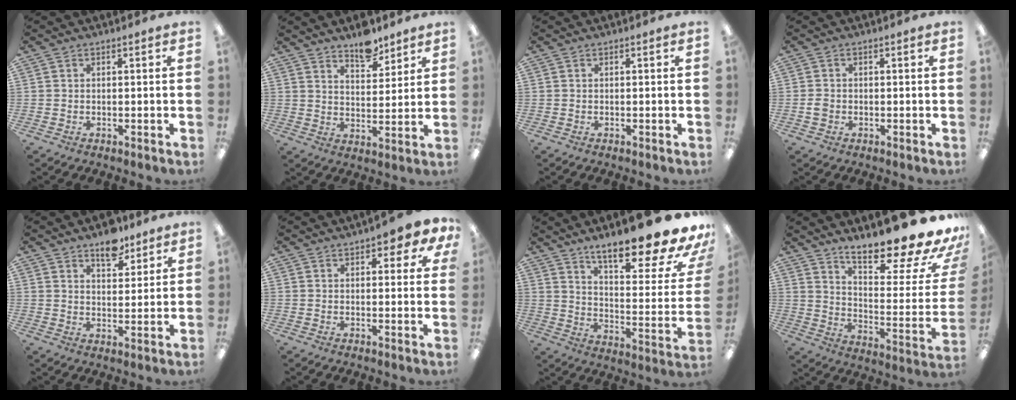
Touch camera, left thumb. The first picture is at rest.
{"total": 8.1, "force": [6.6, 3.5, 3.2], "torque": [-0.025, -0.047, 0.112]}
{"total": 0.0}
{"total": 1.7, "force": [-0.4, 1.4, 0.9], "torque": [-0.016, 0.004, -0.007]}
{"total": 7.6, "force": [5.9, 3.6, 3.2], "torque": [-0.023, -0.037, 0.099]}
{"total": 4.8, "force": [2.7, 1.9, 3.4], "torque": [-0.046, -0.004, 0.045]}
{"total": 21.2, "force": [16.6, 4.7, 12.3], "torque": [-0.164, -0.130, 0.268]}
{"total": 21.2, "force": [17.0, 4.6, 11.9], "torque": [-0.156, -0.134, 0.274]}